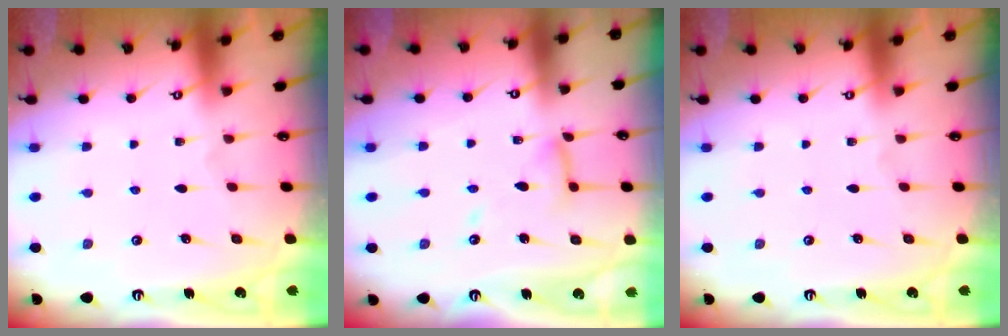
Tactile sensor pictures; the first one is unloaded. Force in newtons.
{"total": 9.7, "press": 9.6, "slide": 0.8}
{"total": 0.0}